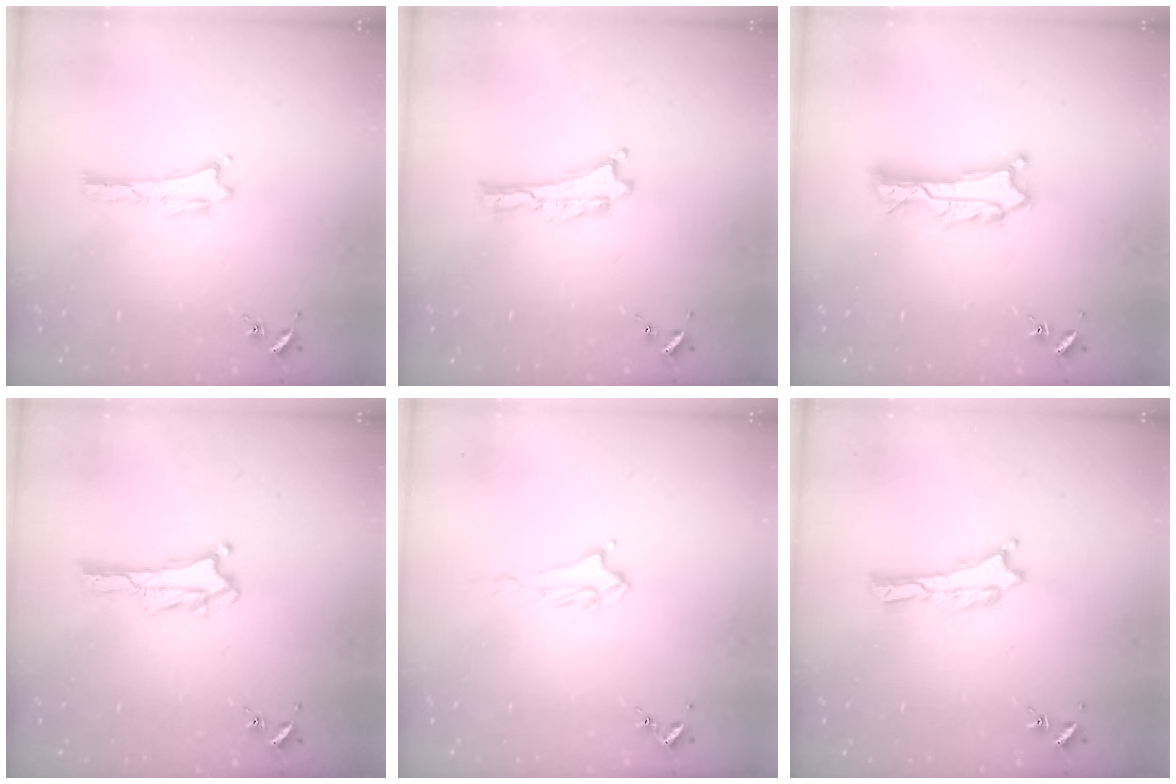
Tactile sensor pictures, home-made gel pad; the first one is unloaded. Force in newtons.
{"total": 0.0}
{"total": 2.2, "press": 2.2, "slide": 0.2}
{"total": 1.3, "press": 1.3, "slide": 0.4}
{"total": 3.2, "press": 3.2, "slide": 0.5}
{"total": 0.0}